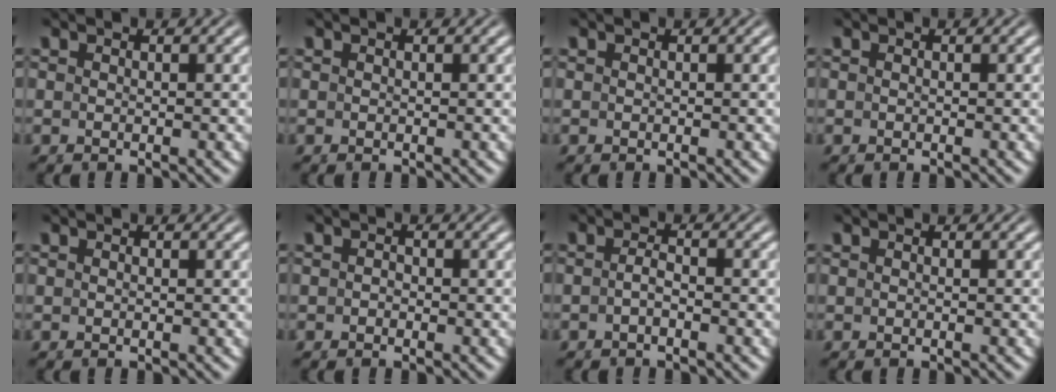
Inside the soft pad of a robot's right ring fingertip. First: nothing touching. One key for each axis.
{"total": 0.0}
{"total": 0.0}
{"total": 0.0}
{"total": 0.0}
{"total": 0.6, "fx": -0.3, "fy": 0.4, "fz": 0.1, "tx": -0.004, "ty": -0.003, "tz": -0.006}
{"total": 1.3, "fx": -0.8, "fy": 0.2, "fz": 1.1, "tx": -0.020, "ty": -0.001, "tz": -0.016}
{"total": 0.0}